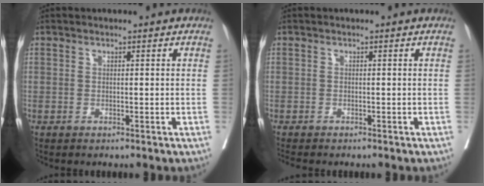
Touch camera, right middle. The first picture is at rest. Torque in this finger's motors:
{"motor_torque": [0.17, -0.28, 0.02, 0.01]}